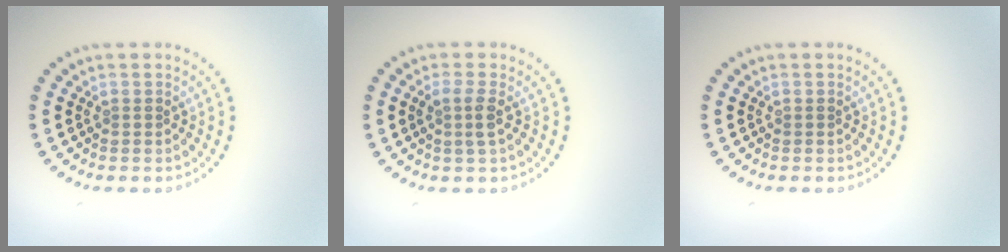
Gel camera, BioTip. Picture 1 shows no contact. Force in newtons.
{"total": 1.7, "press": 1.4, "slide": 0.8}
{"total": 0.0}